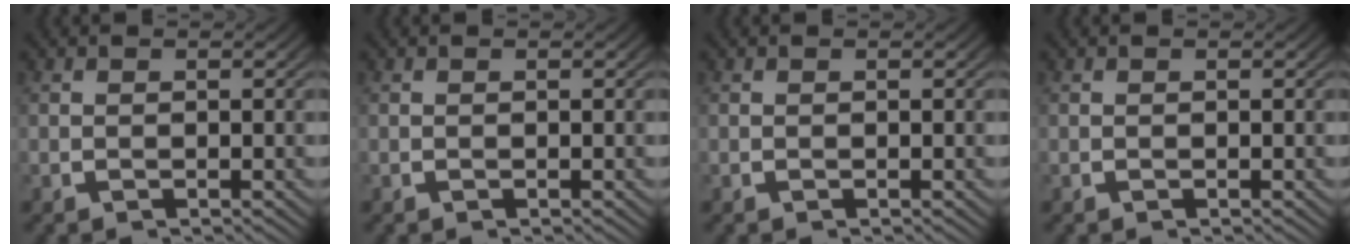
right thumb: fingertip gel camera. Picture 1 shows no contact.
{"total": 0.0}
{"total": 0.0}
{"total": 0.0}